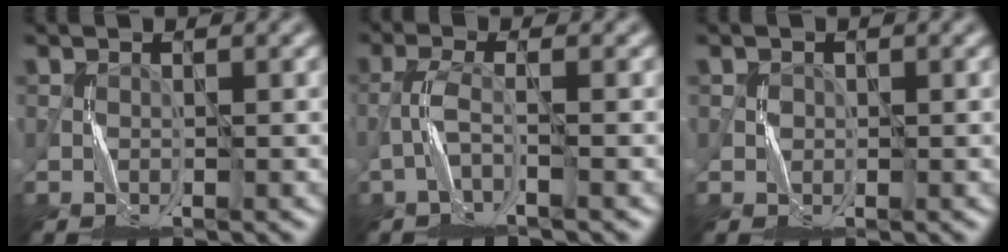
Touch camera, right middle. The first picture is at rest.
{"total": 1.7, "force": [-1.3, -0.1, 1.1], "torque": [-0.026, 0.011, -0.033]}
{"total": 1.0, "force": [0.2, 1.0, -0.1], "torque": [0.002, 0.002, 0.003]}